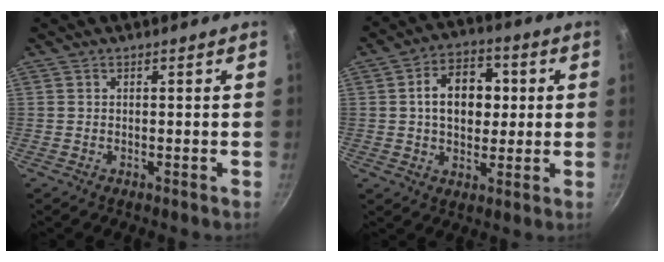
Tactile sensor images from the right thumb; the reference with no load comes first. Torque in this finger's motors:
{"motor_torque": [-0.19, 2.25, 1.04, -0.05, 0.09]}